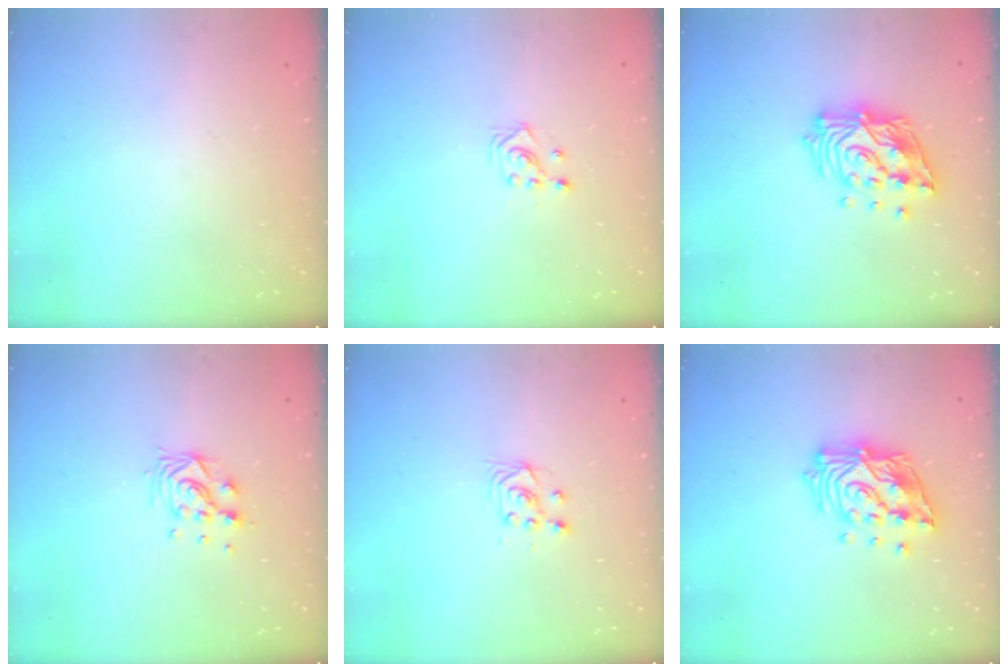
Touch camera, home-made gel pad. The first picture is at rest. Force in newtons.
{"total": 2.9, "press": 2.7, "slide": 1.0}
{"total": 17.9, "press": 17.8, "slide": 2.1}
{"total": 9.3, "press": 9.3, "slide": 0.9}
{"total": 2.9, "press": 2.7, "slide": 1.0}
{"total": 17.9, "press": 17.8, "slide": 2.1}